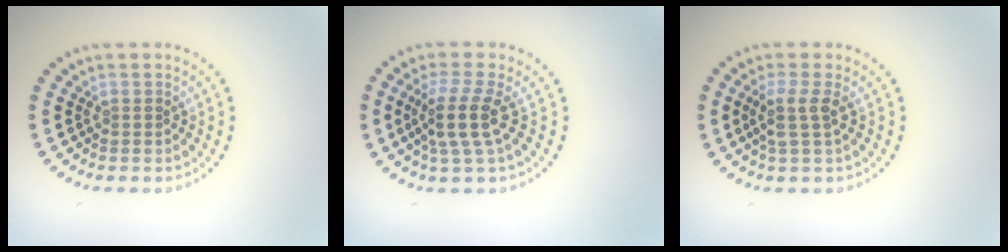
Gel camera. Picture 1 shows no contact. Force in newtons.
{"total": 3.5, "press": 2.7, "slide": 2.2}
{"total": 2.3, "press": 1.8, "slide": 1.5}